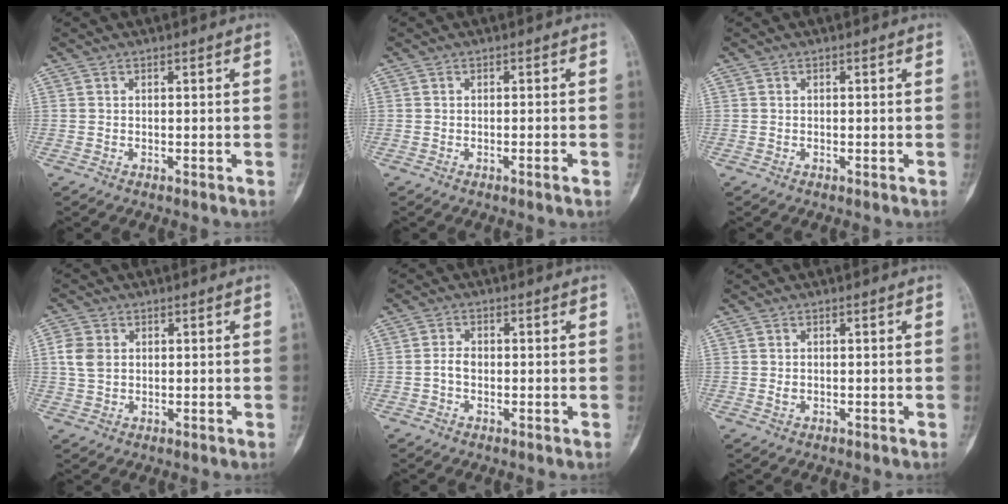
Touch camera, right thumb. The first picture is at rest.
{"total": 1.1, "force": [-0.6, 0.0, 0.9], "torque": [-0.017, -0.001, -0.010]}
{"total": 0.0}
{"total": 4.6, "force": [0.8, 3.6, 2.8], "torque": [-0.053, 0.004, 0.015]}
{"total": 2.2, "force": [-0.5, 1.5, 1.6], "torque": [-0.026, 0.008, -0.013]}
{"total": 0.9, "force": [-0.1, 0.7, 0.6], "torque": [-0.009, 0.000, -0.002]}